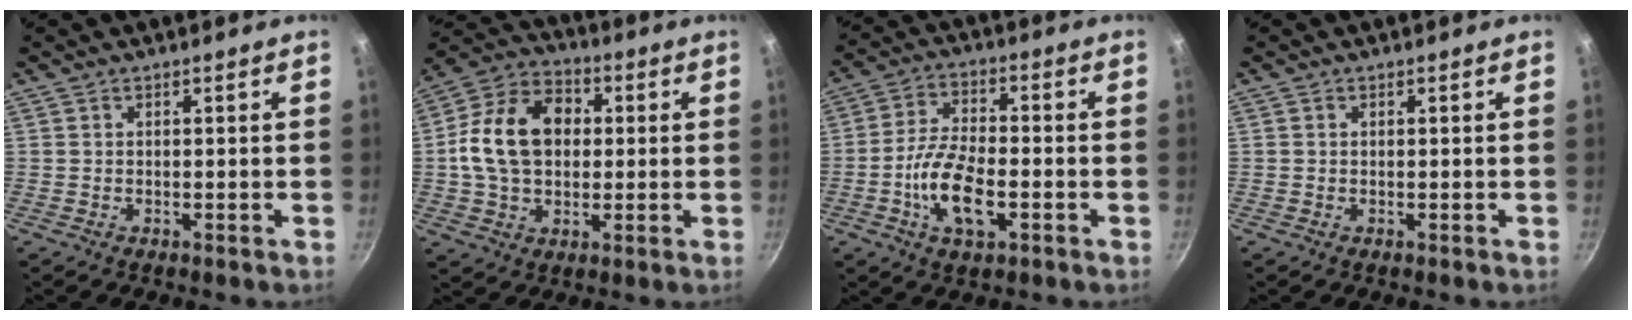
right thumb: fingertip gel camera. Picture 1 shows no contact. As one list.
[{"total": 15.7, "force": [1.2, 11.5, 10.6], "torque": [-0.161, 0.024, 0.007]}, {"total": 10.9, "force": [-3.3, 4.9, 9.2], "torque": [-0.172, 0.020, -0.069]}, {"total": 0.0}]